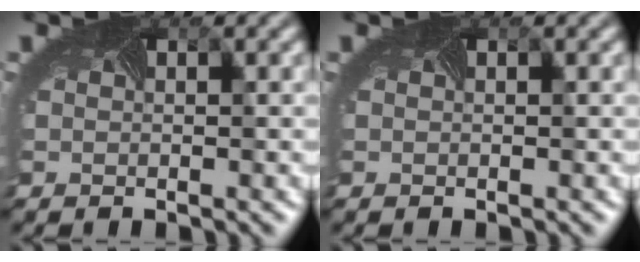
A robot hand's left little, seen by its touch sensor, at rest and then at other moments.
{"total": 0.0}